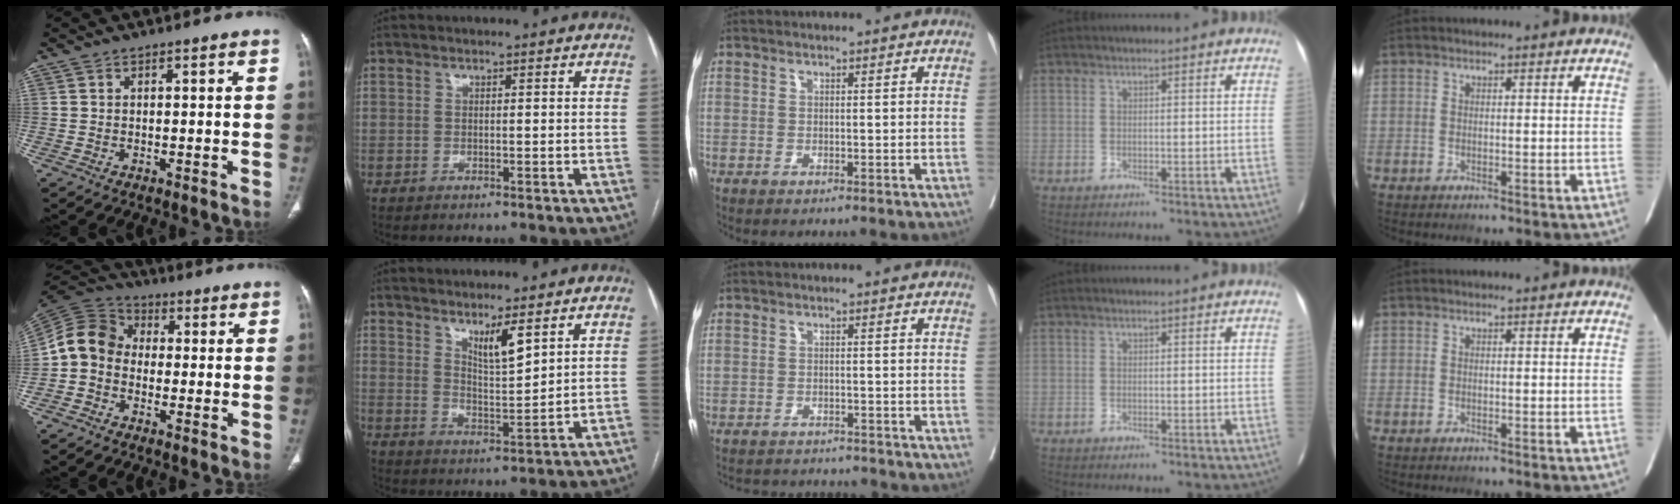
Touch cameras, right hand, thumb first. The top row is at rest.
{"thumb": {"total": 9.1, "force": [-1.4, 7.7, 4.7], "torque": [-0.083, 0.034, -0.043]}, "index": {"total": 5.2, "force": [3.4, 0.6, 3.8], "torque": [-0.069, -0.015, 0.065]}, "middle": {"total": 8.5, "force": [-8.2, 1.5, 1.5], "torque": [-0.025, 0.005, -0.107]}}